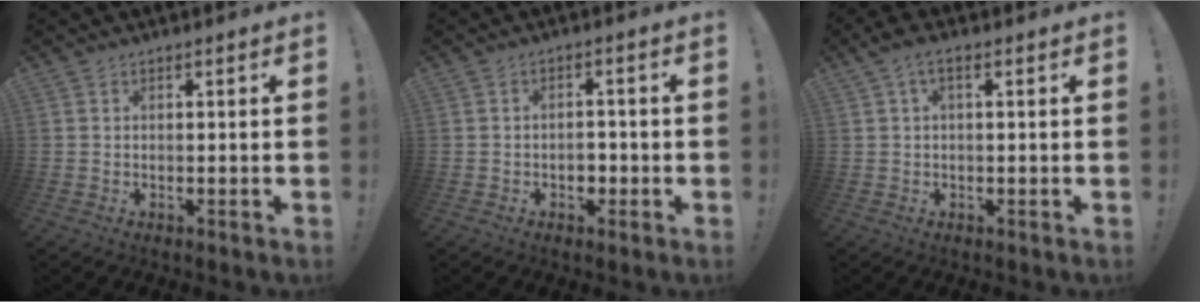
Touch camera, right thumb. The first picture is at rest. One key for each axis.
{"total": 3.6, "fx": -1.1, "fy": 2.9, "fz": 1.9, "tx": -0.024, "ty": -0.001, "tz": -0.021}
{"total": 3.0, "fx": 0.5, "fy": 1.0, "fz": 2.8, "tx": -0.058, "ty": 0.004, "tz": 0.011}